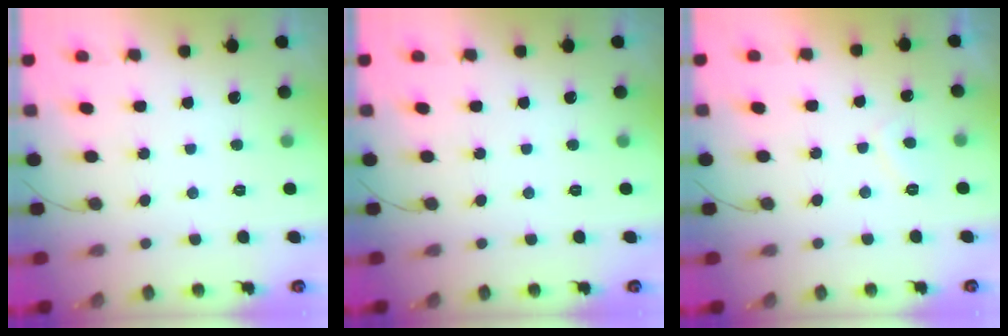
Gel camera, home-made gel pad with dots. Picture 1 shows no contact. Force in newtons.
{"total": 0.0}
{"total": 2.1, "press": 2.0, "slide": 0.8}